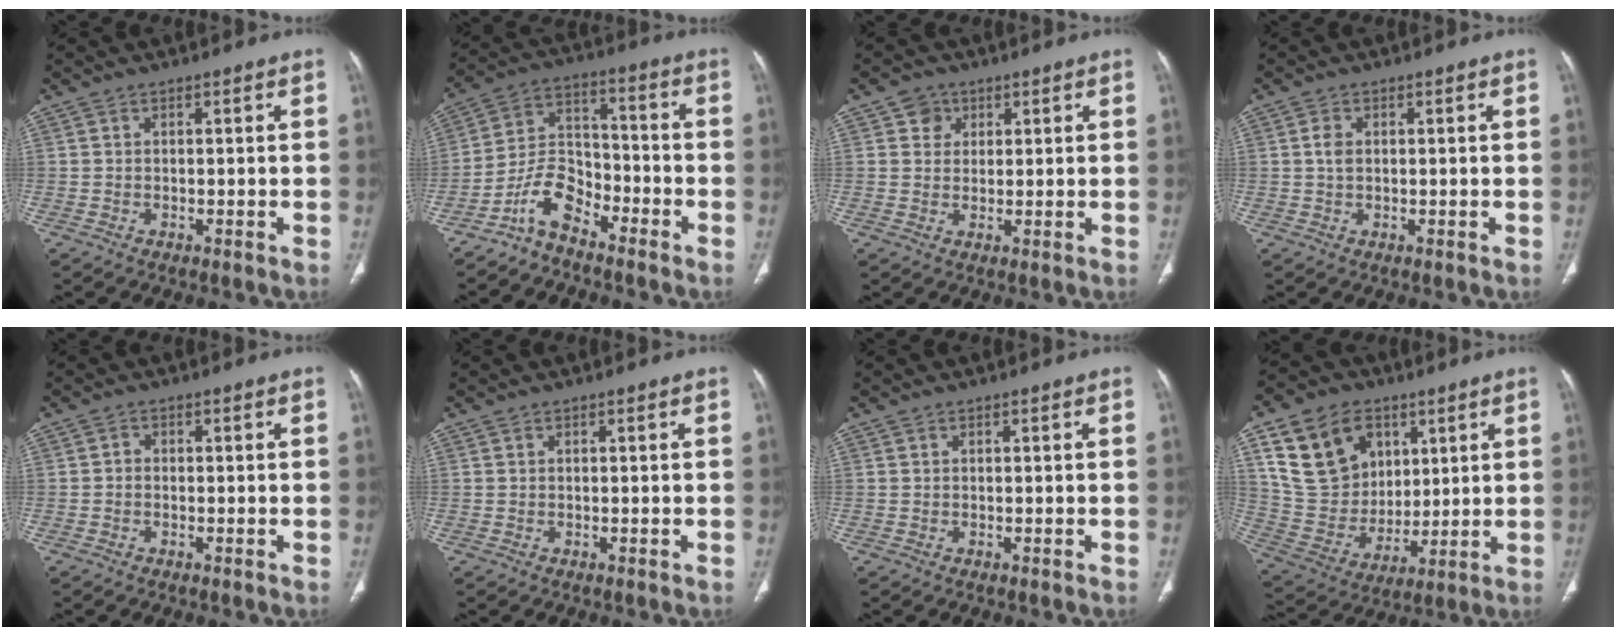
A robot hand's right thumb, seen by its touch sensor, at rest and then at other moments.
{"total": 8.5, "force": [-6.4, 4.1, 3.7], "torque": [-0.066, 0.067, -0.135]}
{"total": 3.5, "force": [1.4, 3.1, 0.7], "torque": [0.007, -0.003, 0.019]}
{"total": 1.9, "force": [0.2, 1.3, 1.4], "torque": [-0.027, 0.002, 0.003]}
{"total": 0.8, "force": [-0.2, 0.7, 0.3], "torque": [0.004, 0.003, -0.006]}
{"total": 0.0}
{"total": 0.0}
{"total": 19.1, "force": [8.4, 14.5, 9.3], "torque": [-0.146, -0.017, 0.170]}